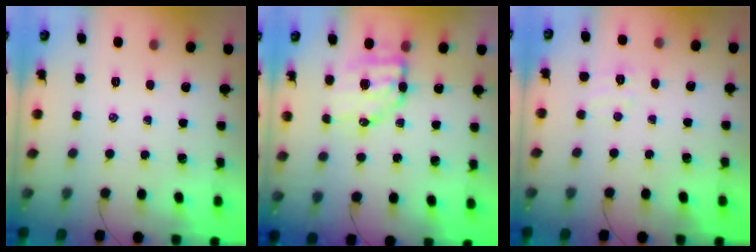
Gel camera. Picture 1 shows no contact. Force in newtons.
{"total": 7.6, "press": 7.5, "slide": 1.5}
{"total": 5.1, "press": 4.9, "slide": 1.2}